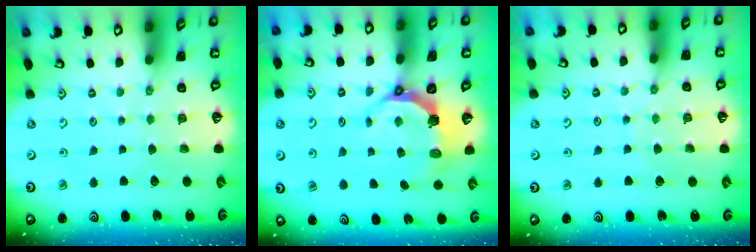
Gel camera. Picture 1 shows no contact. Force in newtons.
{"total": 7.3, "press": 5.5, "slide": 4.8}
{"total": 5.6, "press": 5.6, "slide": 0.6}